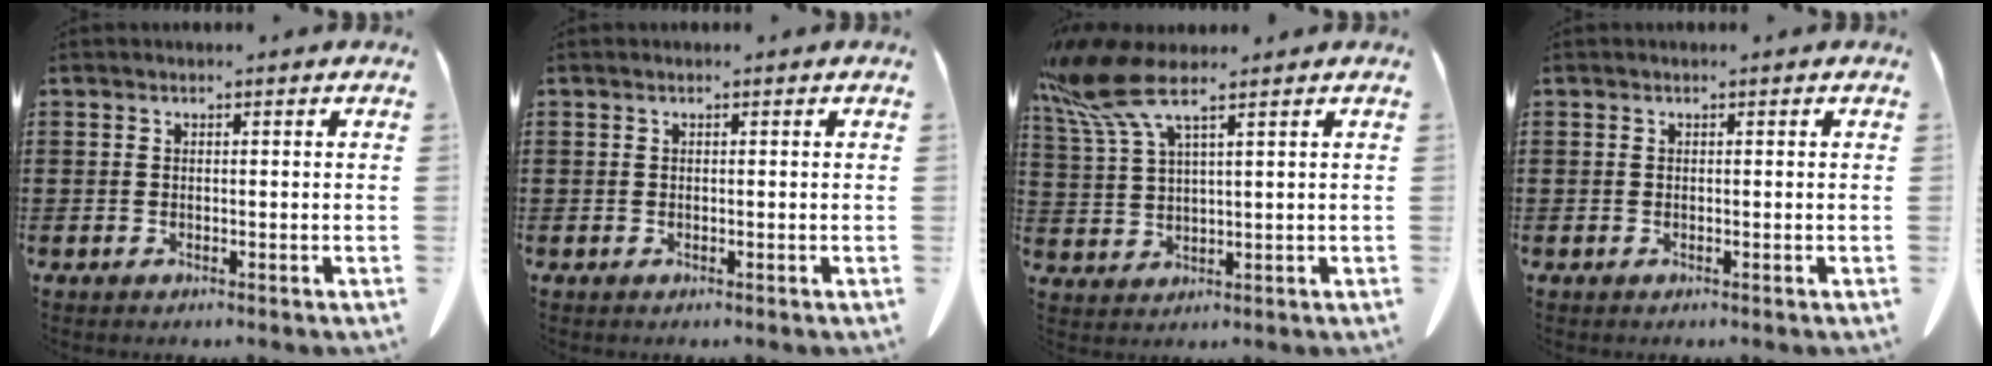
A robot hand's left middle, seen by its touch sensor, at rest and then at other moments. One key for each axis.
{"total": 0.0}
{"total": 8.7, "fx": 5.6, "fy": 2.4, "fz": 6.3, "tx": -0.167, "ty": -0.025, "tz": 0.092}
{"total": 0.0}